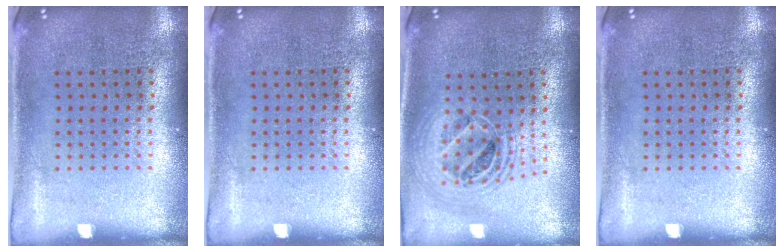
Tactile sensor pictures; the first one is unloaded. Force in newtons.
{"total": 0.0}
{"total": 2.0, "press": 1.6, "slide": 1.2}
{"total": 0.0}